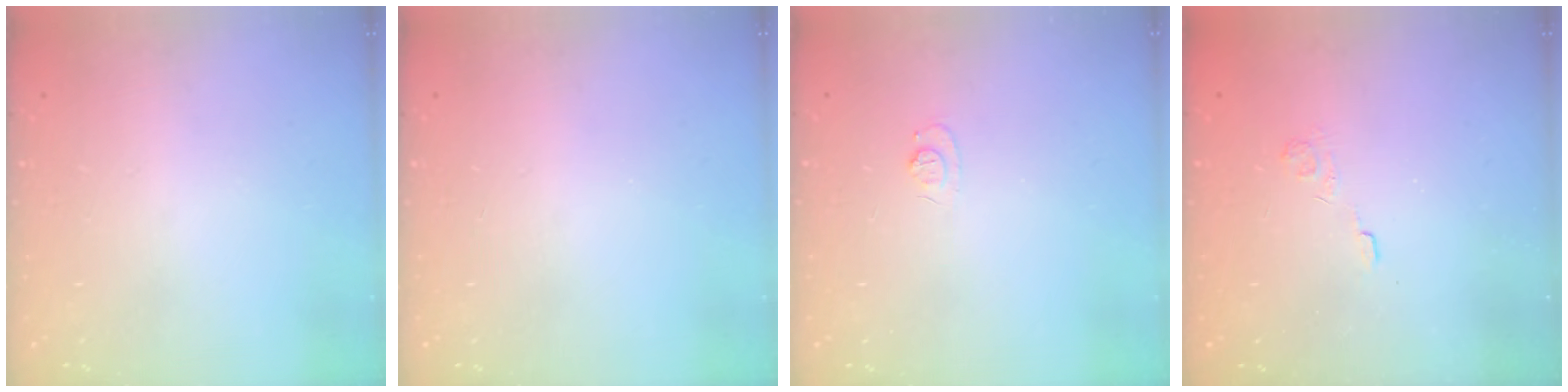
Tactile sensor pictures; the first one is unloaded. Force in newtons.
{"total": 0.0}
{"total": 4.8, "press": 4.8, "slide": 0.6}
{"total": 2.4, "press": 1.9, "slide": 1.4}